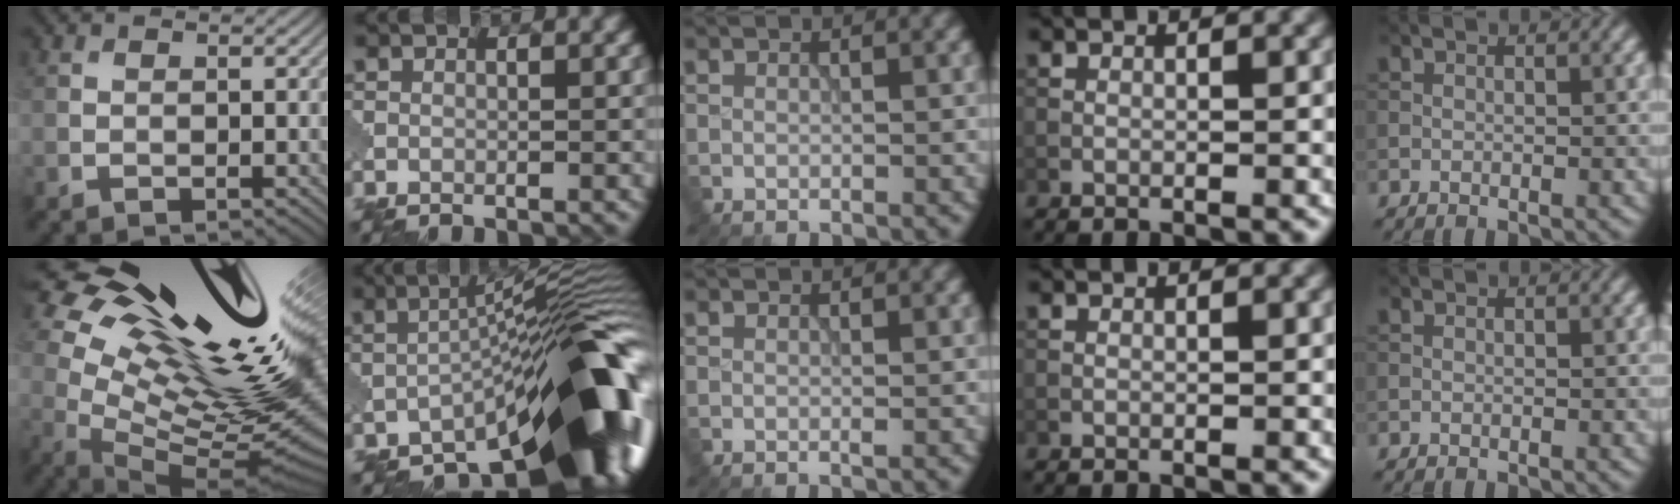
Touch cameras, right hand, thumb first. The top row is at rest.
{"thumb": {"total": 20.7, "force": [8.5, 8.6, 16.8], "torque": [-0.246, 0.028, 0.156]}, "index": {"total": 15.7, "force": [-8.2, 5.5, 12.2], "torque": [-0.140, 0.007, -0.135]}}